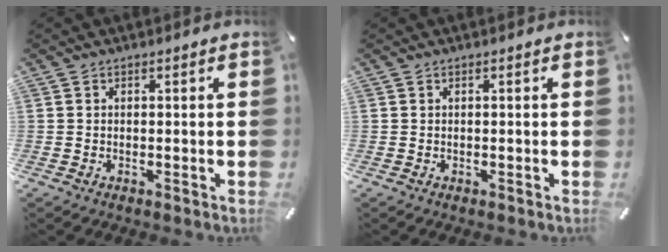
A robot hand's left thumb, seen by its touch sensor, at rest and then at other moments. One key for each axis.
{"total": 0.0}